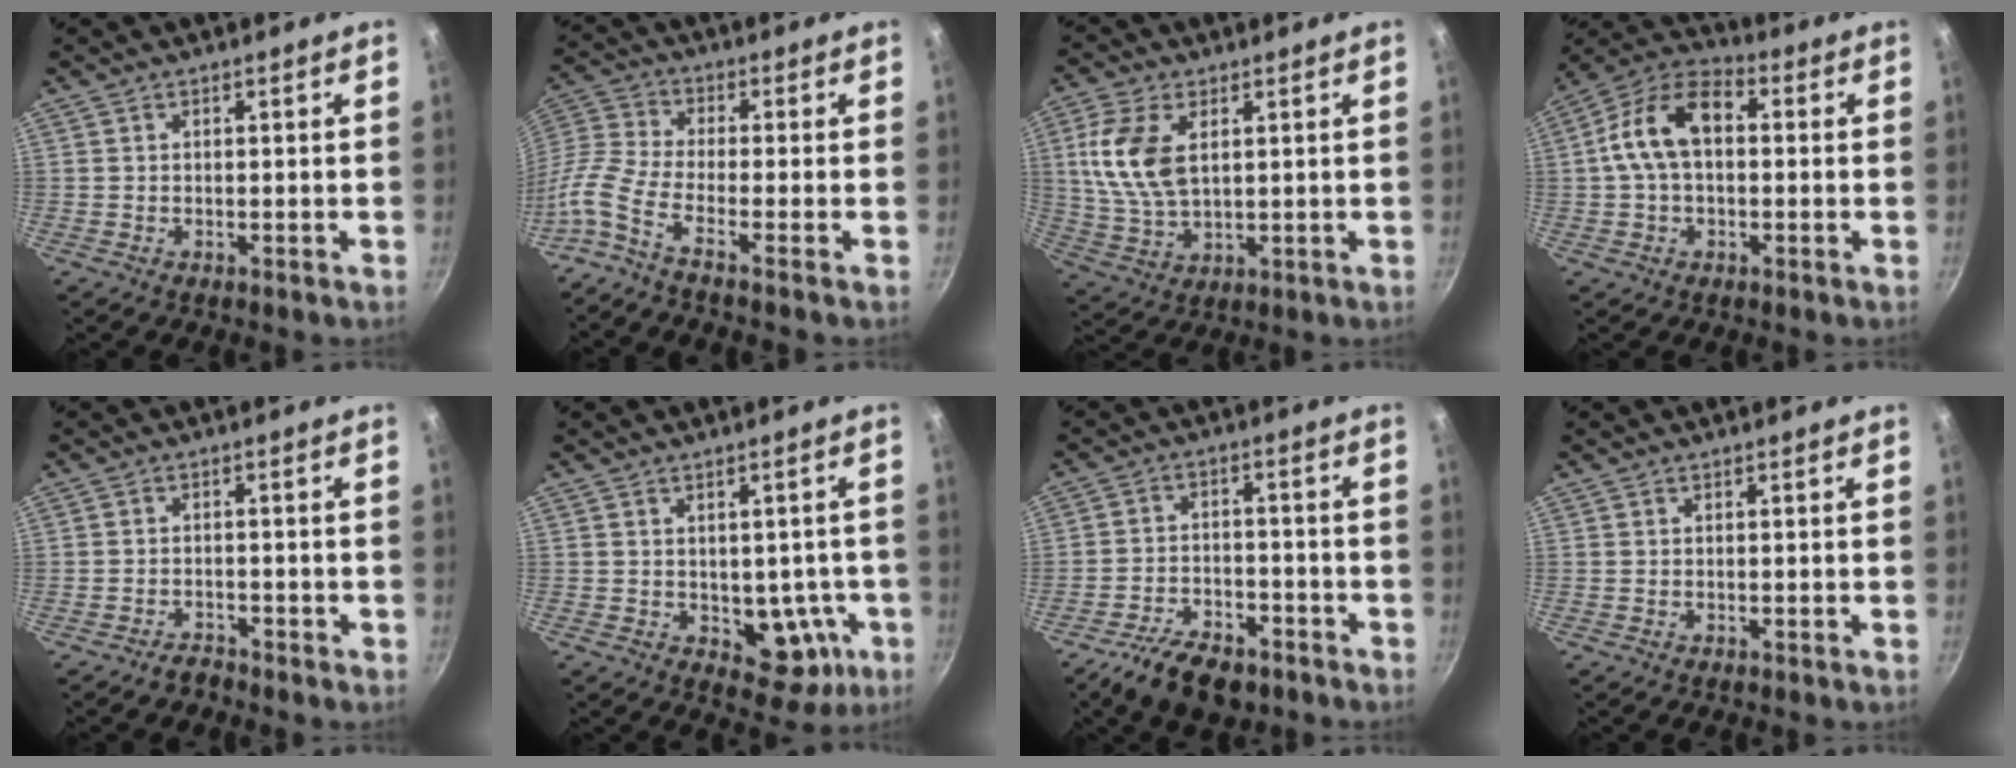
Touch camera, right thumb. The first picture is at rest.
{"total": 8.9, "force": [-4.7, 2.1, 7.3], "torque": [-0.181, 0.026, -0.117]}
{"total": 11.5, "force": [2.9, 6.6, 8.9], "torque": [-0.177, -0.010, 0.062]}
{"total": 12.6, "force": [1.0, 8.0, 9.8], "torque": [-0.160, 0.038, -0.002]}
{"total": 2.3, "force": [-2.0, 1.0, 0.3], "torque": [0.007, 0.028, -0.029]}
{"total": 9.4, "force": [-1.6, 6.4, 6.7], "torque": [-0.037, 0.005, -0.009]}
{"total": 10.7, "force": [-7.2, 5.4, 5.7], "torque": [-0.090, 0.045, -0.120]}
{"total": 0.0}